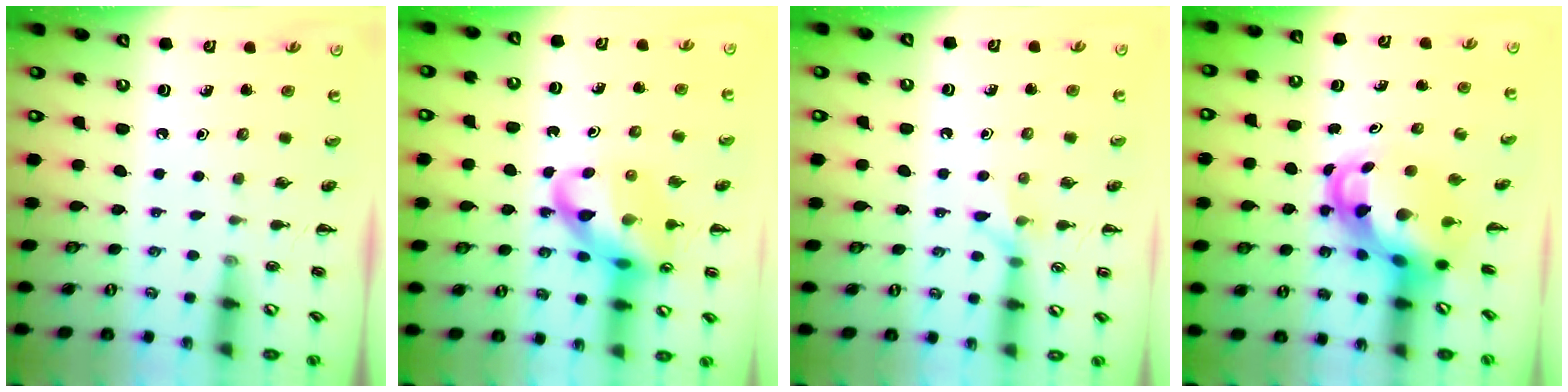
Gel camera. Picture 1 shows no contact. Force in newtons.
{"total": 17.2, "press": 16.9, "slide": 3.1}
{"total": 6.7, "press": 6.5, "slide": 1.7}
{"total": 5.4, "press": 5.2, "slide": 1.4}